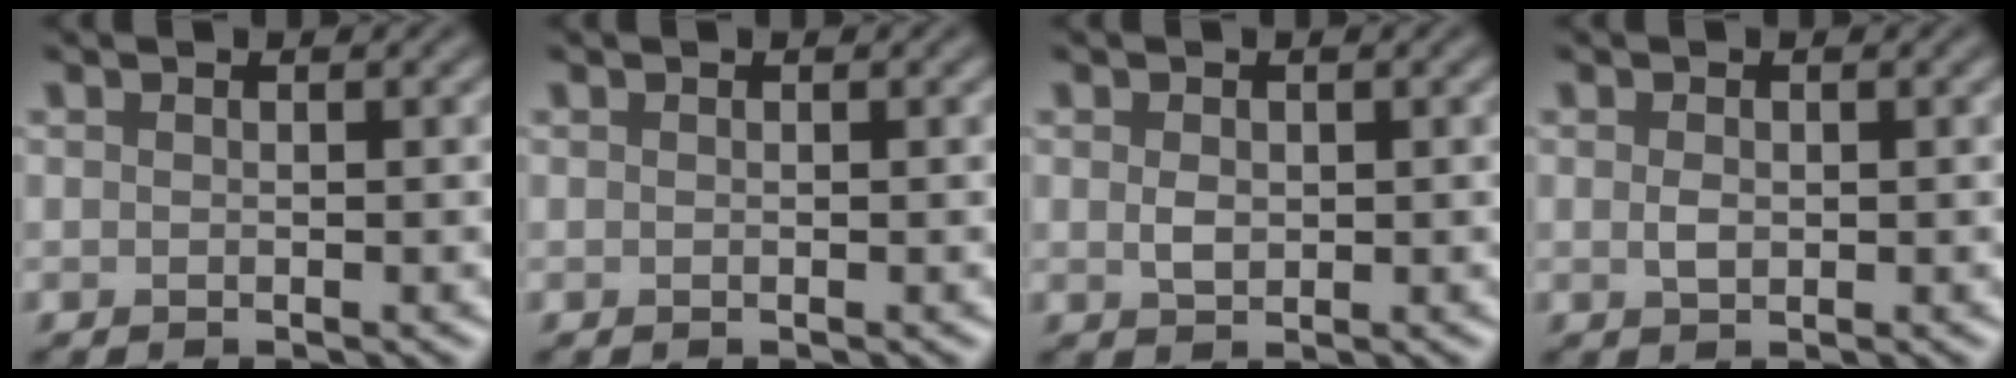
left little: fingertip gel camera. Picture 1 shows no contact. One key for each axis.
{"total": 0.0}
{"total": 1.4, "fx": 0.2, "fy": 1.0, "fz": 1.0, "tx": -0.022, "ty": -0.001, "tz": 0.005}
{"total": 1.1, "fx": 0.1, "fy": 0.7, "fz": 0.9, "tx": -0.019, "ty": -0.003, "tz": 0.002}